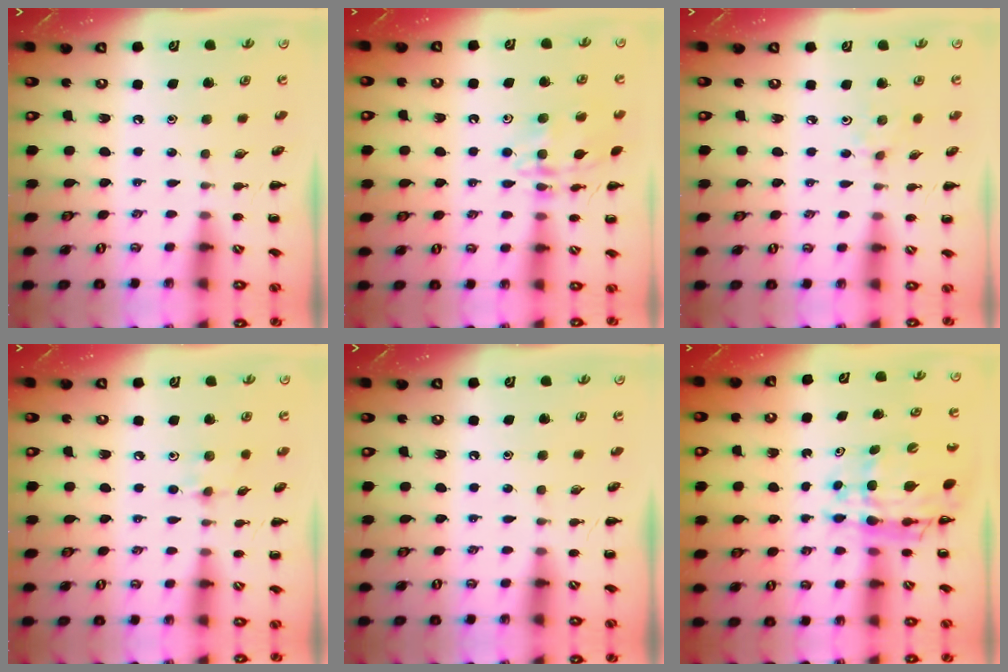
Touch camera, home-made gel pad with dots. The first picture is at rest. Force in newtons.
{"total": 15.8, "press": 15.8, "slide": 1.0}
{"total": 2.4, "press": 2.3, "slide": 0.8}
{"total": 4.9, "press": 4.7, "slide": 1.4}
{"total": 0.0}
{"total": 10.7, "press": 10.3, "slide": 3.2}